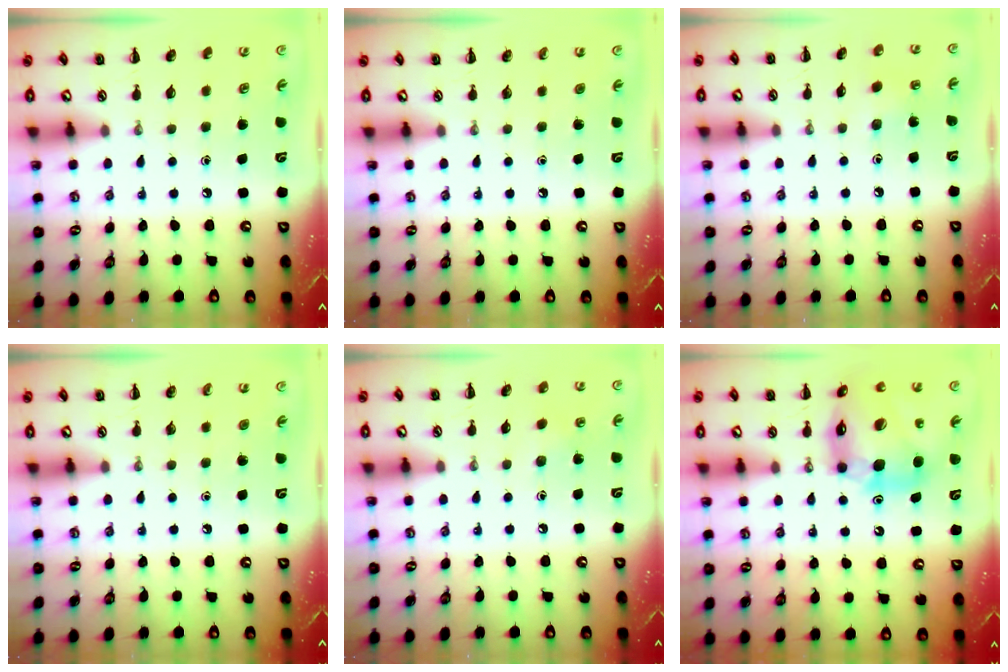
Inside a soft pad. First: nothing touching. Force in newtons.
{"total": 0.0}
{"total": 2.4, "press": 2.3, "slide": 0.8}
{"total": 0.0}
{"total": 5.3, "press": 5.1, "slide": 1.4}
{"total": 16.4, "press": 15.7, "slide": 4.8}